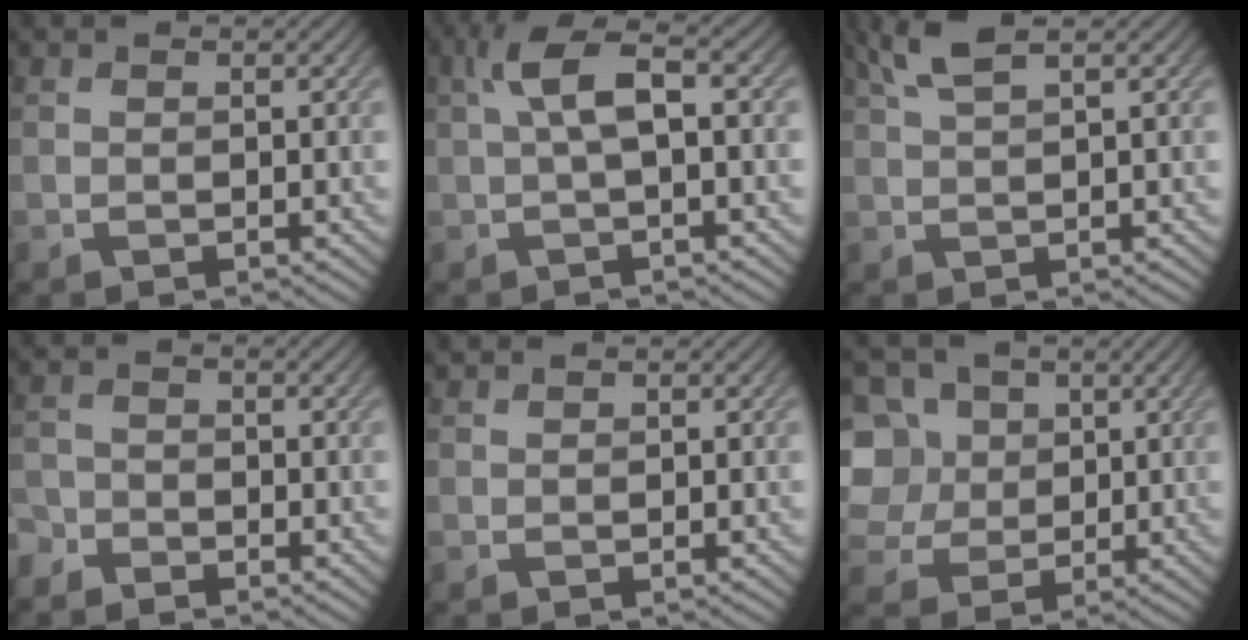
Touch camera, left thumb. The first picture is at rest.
{"total": 5.1, "force": [0.7, 1.4, 4.9], "torque": [-0.096, 0.017, 0.008]}
{"total": 3.9, "force": [2.1, 0.8, 3.2], "torque": [-0.062, 0.017, 0.045]}
{"total": 2.3, "force": [-2.0, 1.0, 0.3], "torque": [-0.007, -0.003, -0.051]}
{"total": 0.9, "force": [0.9, 0.0, 0.1], "torque": [-0.005, 0.004, 0.022]}
{"total": 10.9, "force": [3.5, 9.1, 5.0], "torque": [-0.167, 0.023, 0.066]}